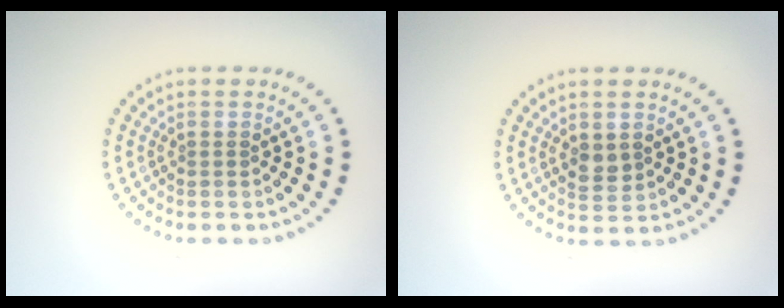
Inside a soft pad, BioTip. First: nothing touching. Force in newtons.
{"total": 1.8, "press": 1.8, "slide": 0.3}